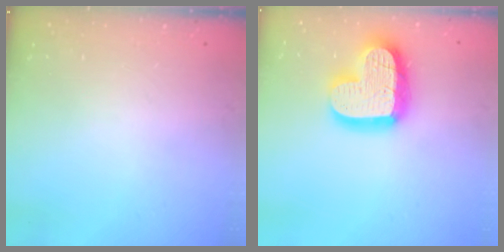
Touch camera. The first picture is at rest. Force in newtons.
{"total": 17.7, "press": 17.7, "slide": 1.5}